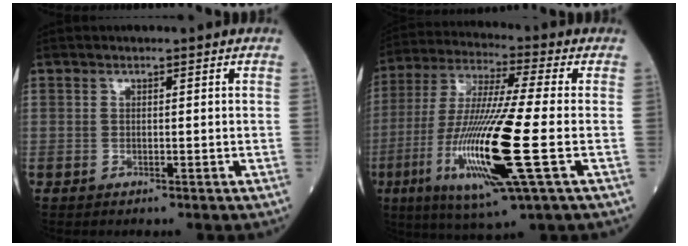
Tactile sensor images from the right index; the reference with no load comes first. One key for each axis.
{"total": 20.9, "fx": -5.5, "fy": 1.4, "fz": 20.1, "tx": -0.443, "ty": -0.039, "tz": -0.104}